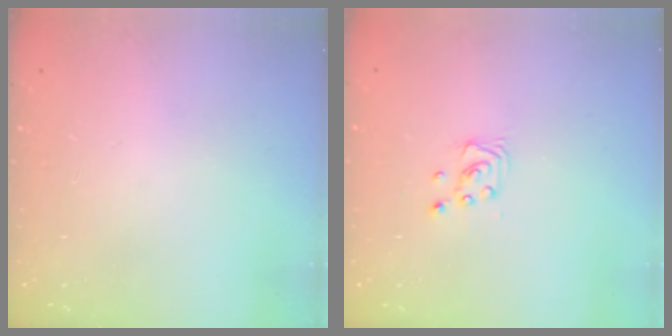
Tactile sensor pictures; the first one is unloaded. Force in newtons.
{"total": 2.2, "press": 2.2, "slide": 0.2}